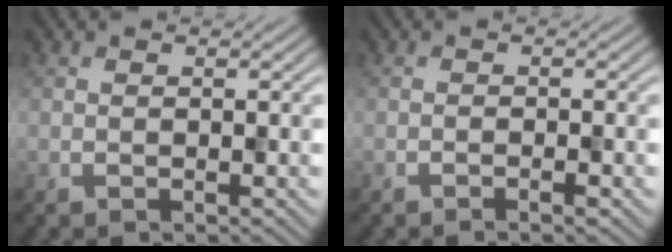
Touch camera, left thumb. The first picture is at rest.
{"total": 1.6, "force": [-1.4, 0.0, 0.9], "torque": [-0.014, 0.007, -0.024]}